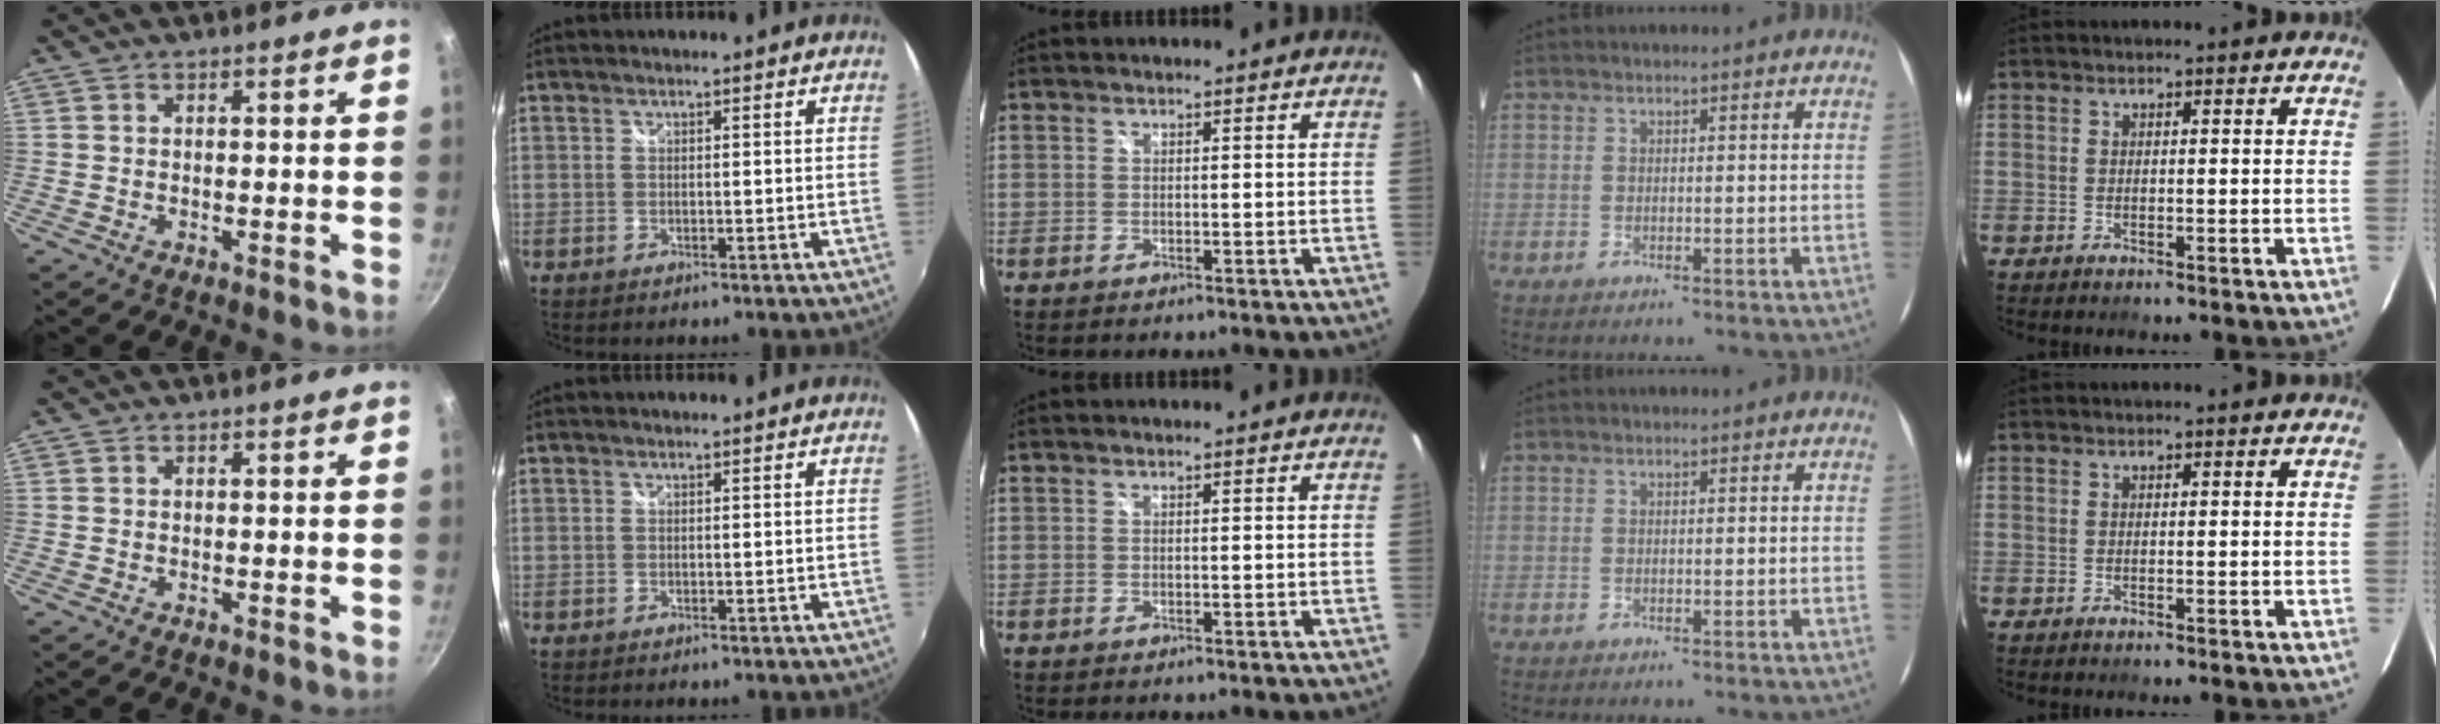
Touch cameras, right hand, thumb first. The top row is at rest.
{}